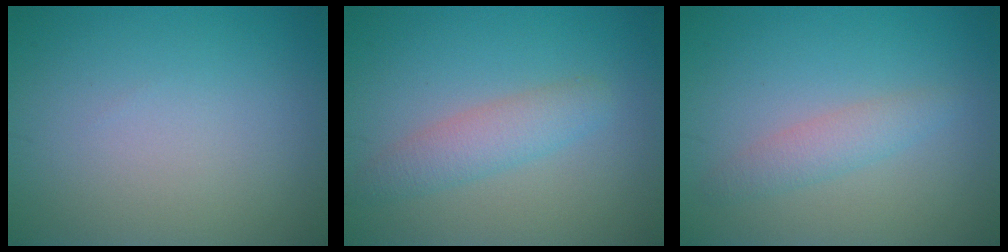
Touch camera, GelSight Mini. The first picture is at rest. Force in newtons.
{"total": 2.9, "press": 2.9, "slide": 0.1}
{"total": 2.0, "press": 2.0, "slide": 0.0}